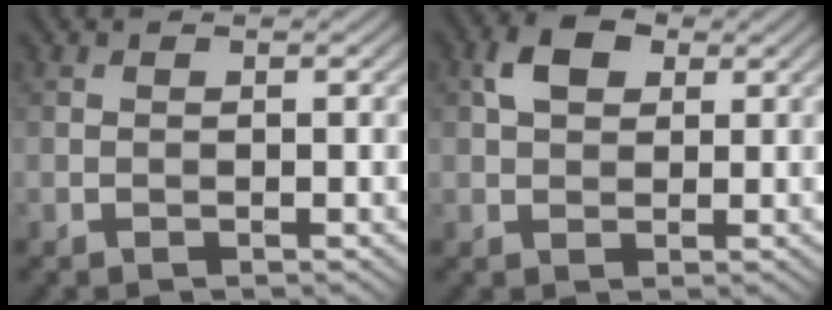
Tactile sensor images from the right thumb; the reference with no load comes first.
{"total": 4.2, "force": [1.5, 2.8, 2.7], "torque": [-0.055, 0.010, 0.021]}